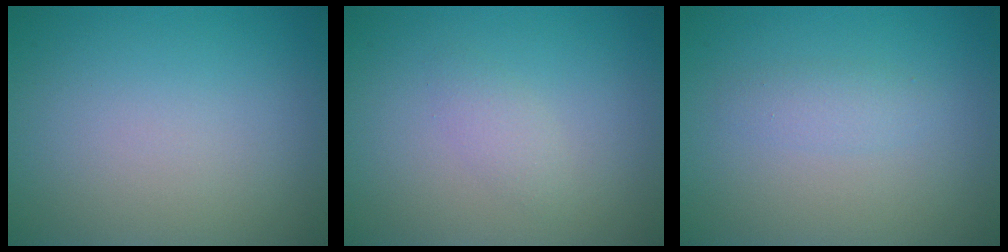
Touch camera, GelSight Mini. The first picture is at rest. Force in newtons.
{"total": 1.2, "press": 1.2, "slide": 0.1}
{"total": 1.4, "press": 1.4, "slide": 0.1}